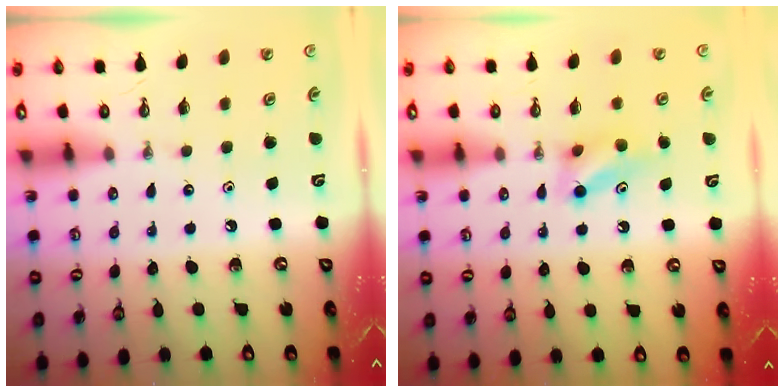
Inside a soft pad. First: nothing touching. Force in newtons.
{"total": 5.7, "press": 5.6, "slide": 0.7}